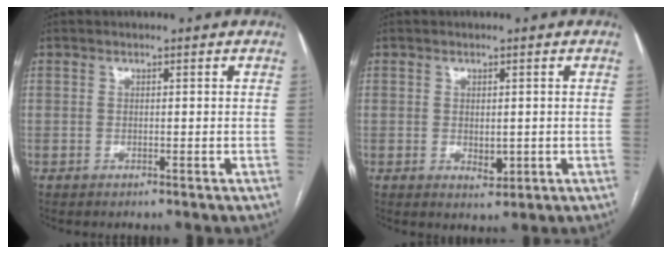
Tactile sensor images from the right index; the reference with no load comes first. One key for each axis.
{"total": 2.7, "fx": -0.3, "fy": 1.6, "fz": 2.1, "tx": -0.032, "ty": -0.006, "tz": 0.004}